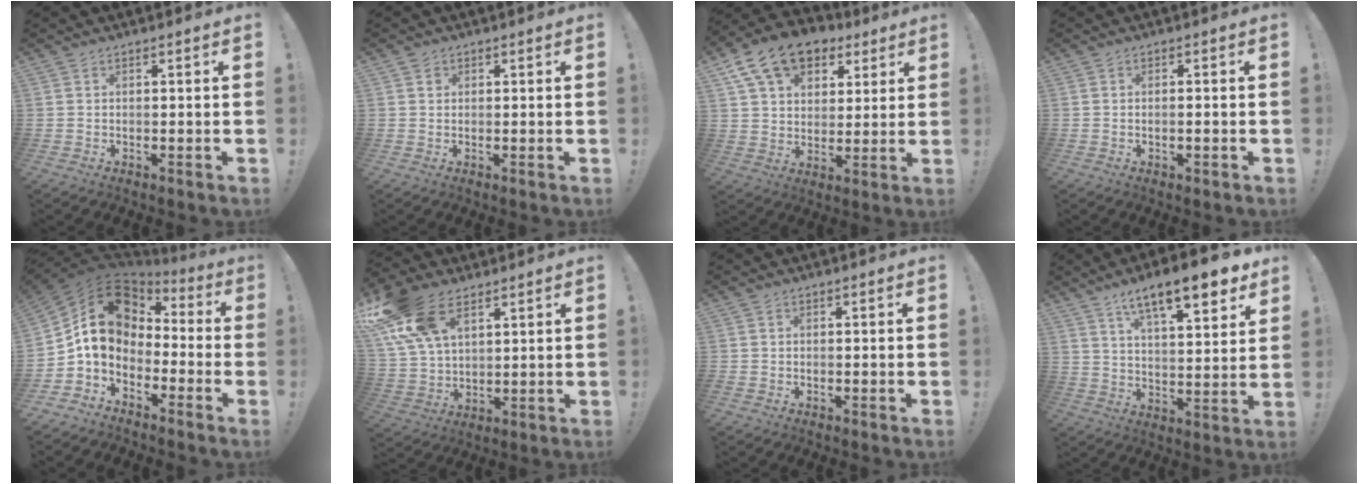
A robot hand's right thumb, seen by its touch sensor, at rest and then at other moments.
{"total": 1.3, "force": [0.7, 1.1, 0.2], "torque": [0.005, 0.000, 0.011]}
{"total": 15.9, "force": [9.0, 10.4, 8.0], "torque": [-0.128, -0.047, 0.169]}
{"total": 1.2, "force": [-0.7, 0.1, 0.9], "torque": [-0.017, 0.002, -0.012]}
{"total": 13.3, "force": [2.2, 10.0, 8.4], "torque": [-0.152, -0.008, 0.044]}
{"total": 18.2, "force": [9.9, 10.6, 11.0], "torque": [-0.220, -0.038, 0.184]}
{"total": 0.7, "force": [-0.2, 0.7, 0.1], "torque": [0.001, 0.002, -0.003]}
{"total": 14.7, "force": [9.6, 3.2, 10.6], "torque": [-0.166, -0.059, 0.153]}